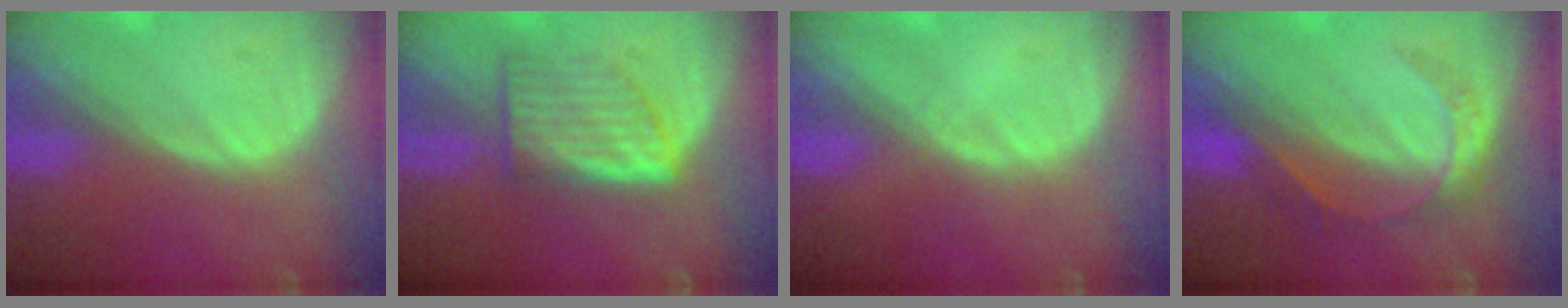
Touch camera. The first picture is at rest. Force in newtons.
{"total": 6.2, "press": 5.9, "slide": 1.9}
{"total": 0.7, "press": 0.5, "slide": 0.4}
{"total": 4.5, "press": 4.5, "slide": 0.2}